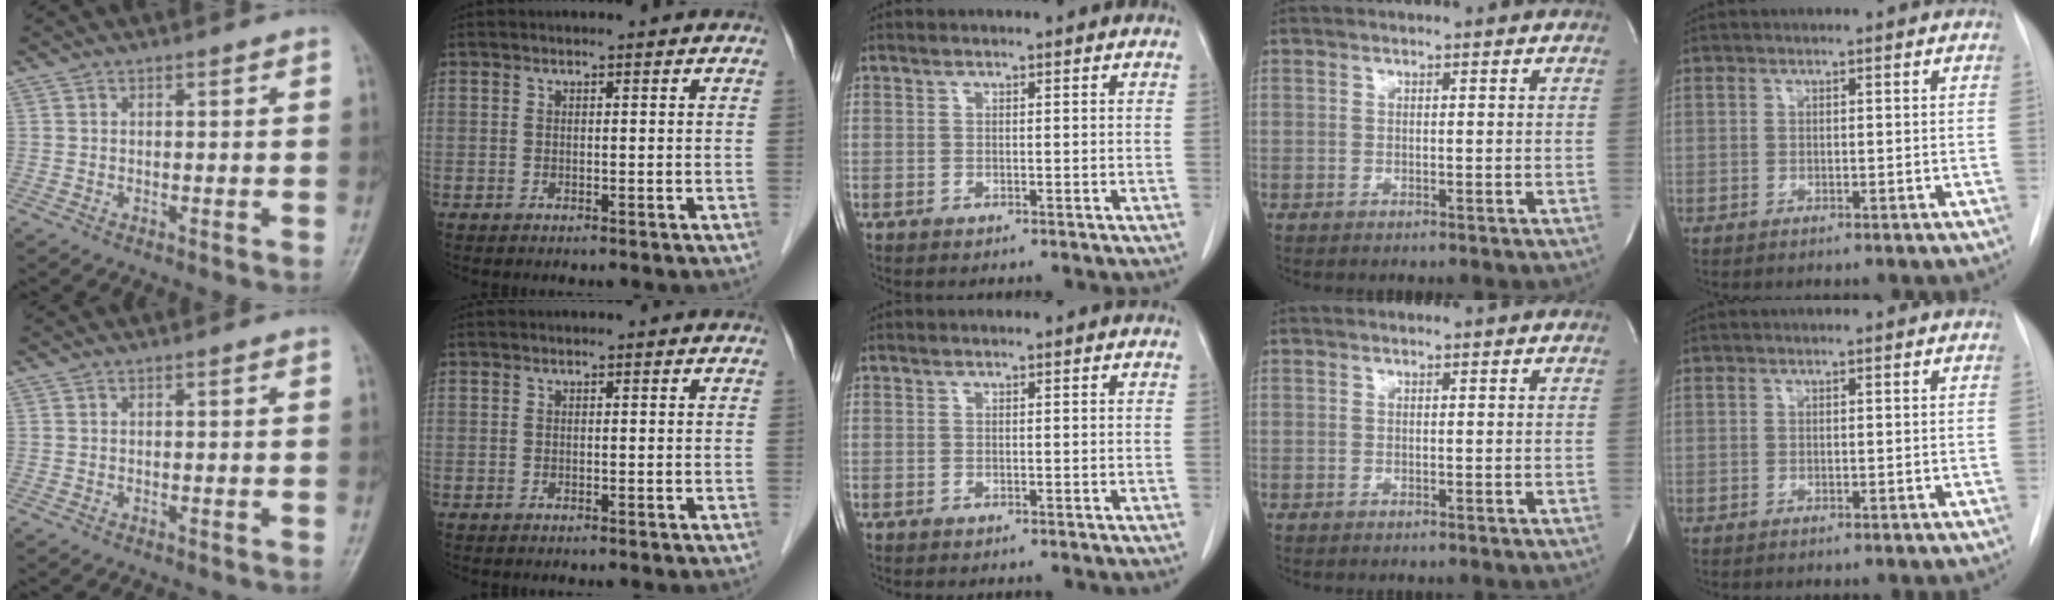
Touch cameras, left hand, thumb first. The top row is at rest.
{}